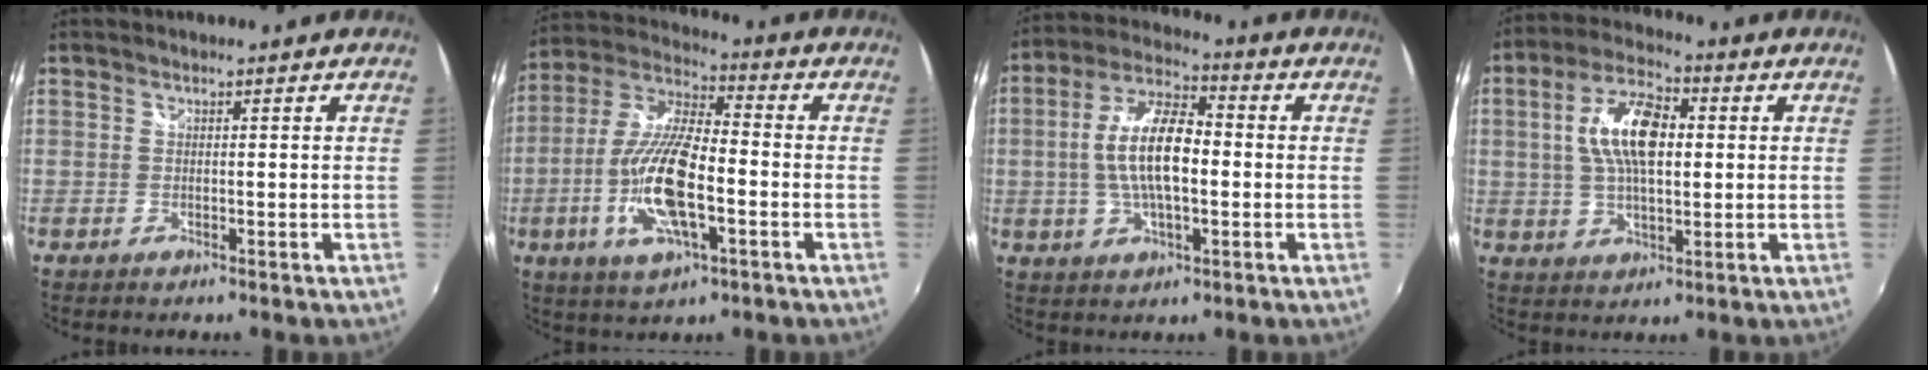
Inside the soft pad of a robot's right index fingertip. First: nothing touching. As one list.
[{"total": 16.0, "force": [-4.4, 5.3, 14.4], "torque": [-0.299, -0.009, -0.084]}, {"total": 12.5, "force": [-0.7, 4.9, 11.4], "torque": [-0.228, 0.012, -0.016]}, {"total": 12.0, "force": [1.7, 5.5, 10.5], "torque": [-0.201, 0.018, 0.026]}]